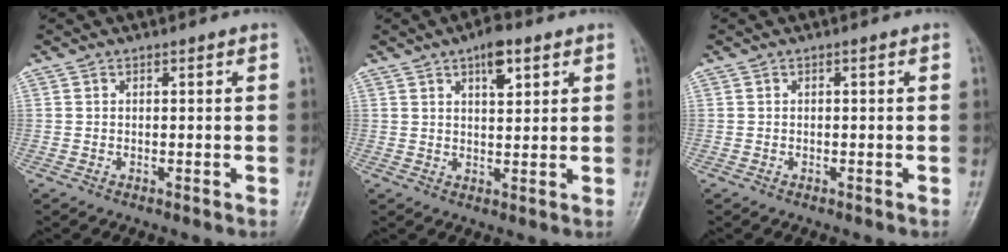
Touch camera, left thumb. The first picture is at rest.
{"total": 5.6, "force": [3.0, 2.4, 4.1], "torque": [-0.049, -0.013, 0.044]}
{"total": 0.0}